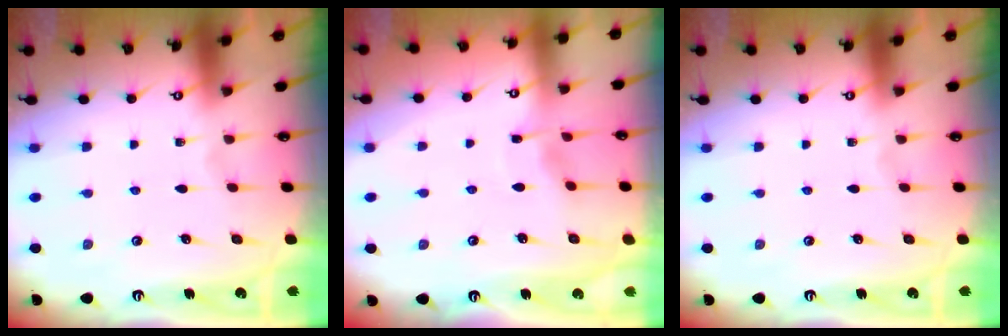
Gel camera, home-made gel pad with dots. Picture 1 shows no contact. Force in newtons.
{"total": 3.3, "press": 3.3, "slide": 0.4}
{"total": 0.0}